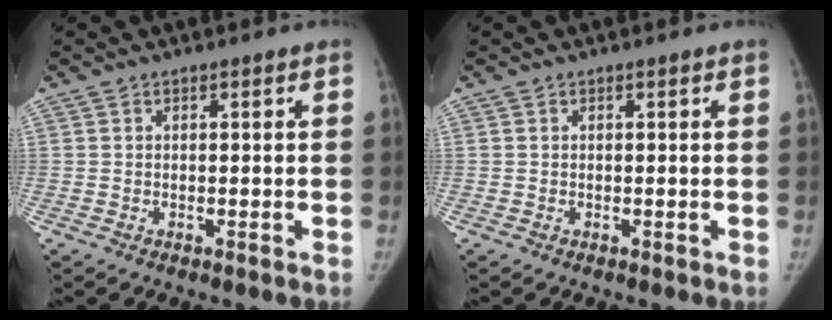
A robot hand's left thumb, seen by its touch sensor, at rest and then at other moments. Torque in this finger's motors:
{"motor_torque": [0.00, 0.00, 0.31, -0.19, 0.00]}